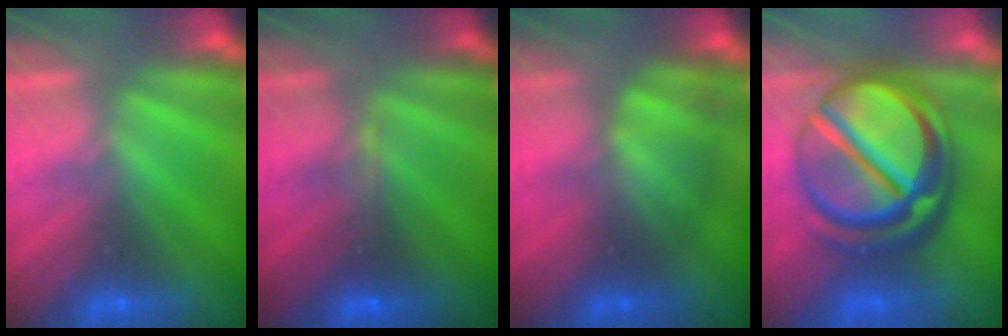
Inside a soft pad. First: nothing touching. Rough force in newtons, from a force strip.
{"total": 2.9}
{"total": 2.1}
{"total": 7.2}